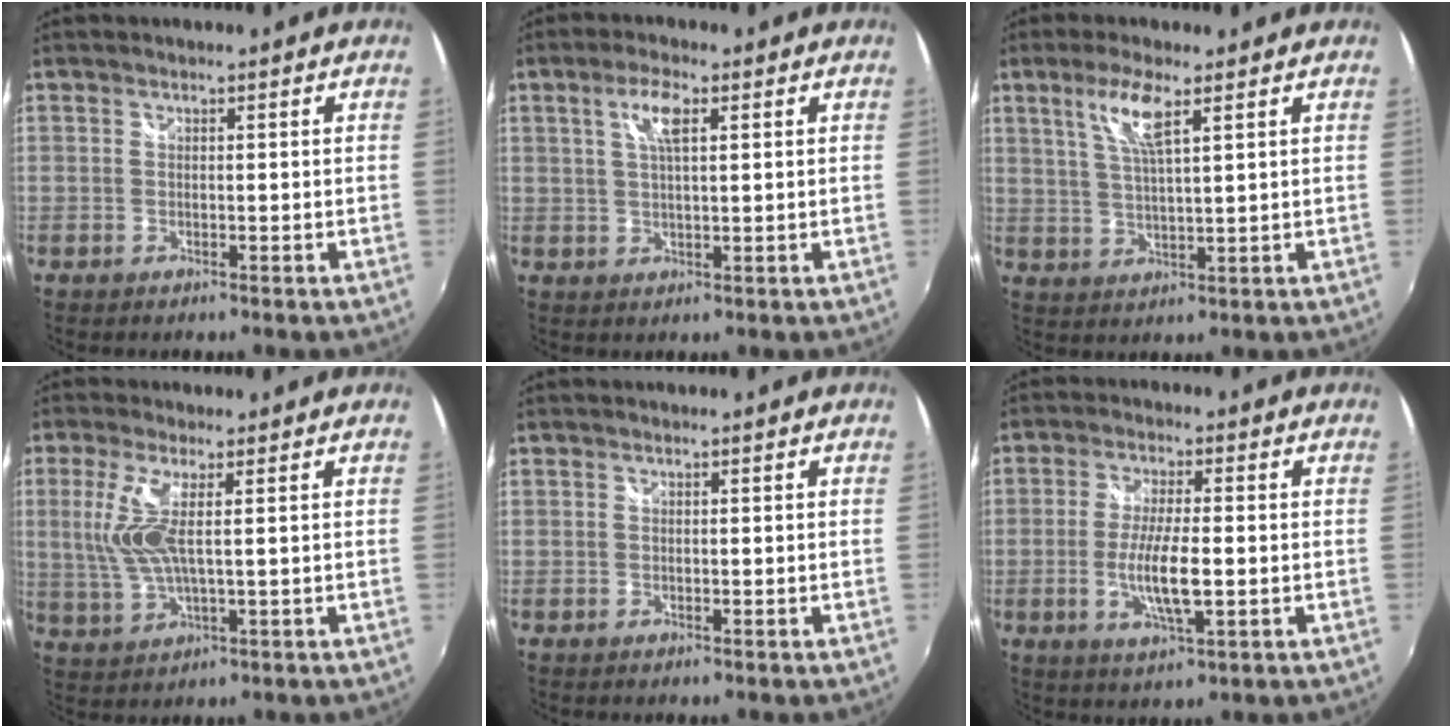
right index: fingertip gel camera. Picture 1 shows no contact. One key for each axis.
{"total": 4.9, "fx": 1.9, "fy": 1.5, "fz": 4.2, "tx": -0.079, "ty": 0.007, "tz": 0.035}
{"total": 6.4, "fx": 3.3, "fy": 0.8, "fz": 5.5, "tx": -0.111, "ty": -0.001, "tz": 0.068}
{"total": 7.6, "fx": 1.4, "fy": 1.7, "fz": 7.3, "tx": -0.163, "ty": -0.003, "tz": 0.035}
{"total": 0.0}
{"total": 9.9, "fx": -1.9, "fy": 2.0, "fz": 9.5, "tx": -0.184, "ty": -0.011, "tz": -0.034}